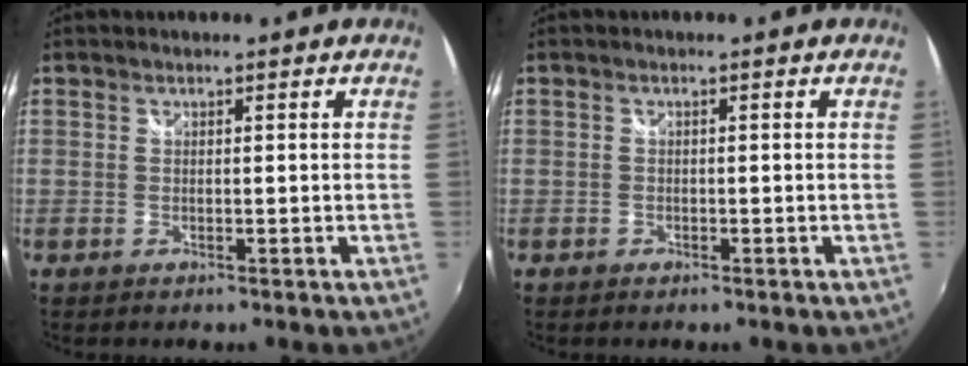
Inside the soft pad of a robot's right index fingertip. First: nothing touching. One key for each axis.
{"total": 0.9, "fx": -0.6, "fy": 0.6, "fz": 0.1, "tx": -0.003, "ty": 0.000, "tz": -0.009}